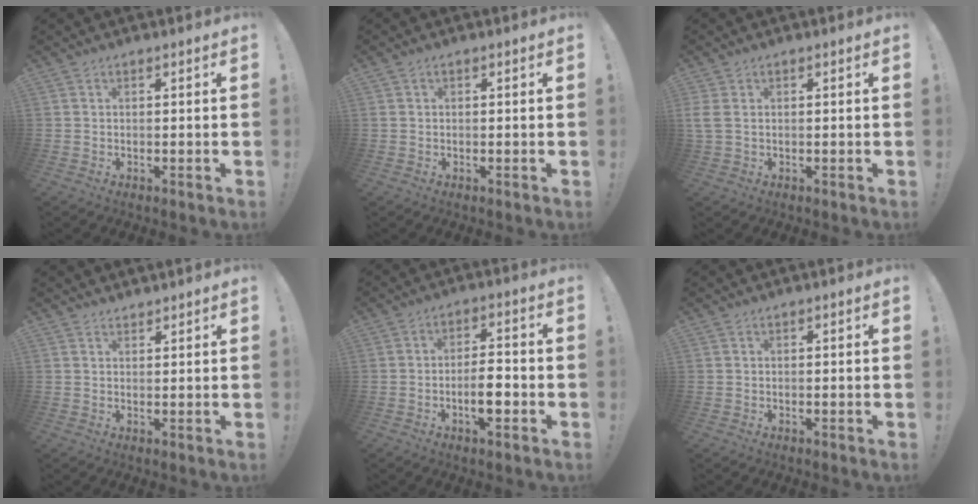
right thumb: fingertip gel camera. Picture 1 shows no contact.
{"total": 0.7, "force": [0.3, 0.5, 0.4], "torque": [-0.012, 0.004, 0.006]}
{"total": 2.6, "force": [0.7, 1.4, 2.1], "torque": [-0.051, 0.003, 0.014]}
{"total": 1.4, "force": [1.3, 0.2, -0.3], "torque": [0.014, -0.010, 0.024]}
{"total": 7.6, "force": [-2.9, 2.3, 6.6], "torque": [-0.110, 0.008, -0.051]}
{"total": 0.0}